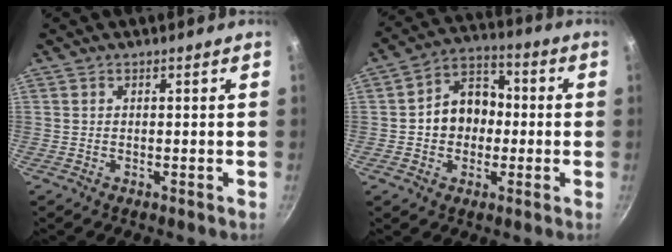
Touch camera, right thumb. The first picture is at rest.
{"total": 10.9, "force": [-0.5, 8.8, 6.5], "torque": [-0.055, 0.026, -0.022]}